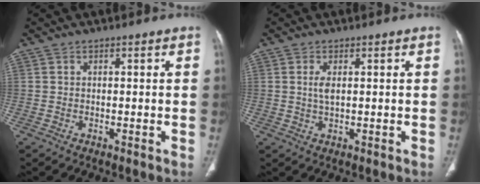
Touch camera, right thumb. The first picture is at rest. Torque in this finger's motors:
{"motor_torque": [-0.41, 0.30, 0.28, 0.15, 0.02]}